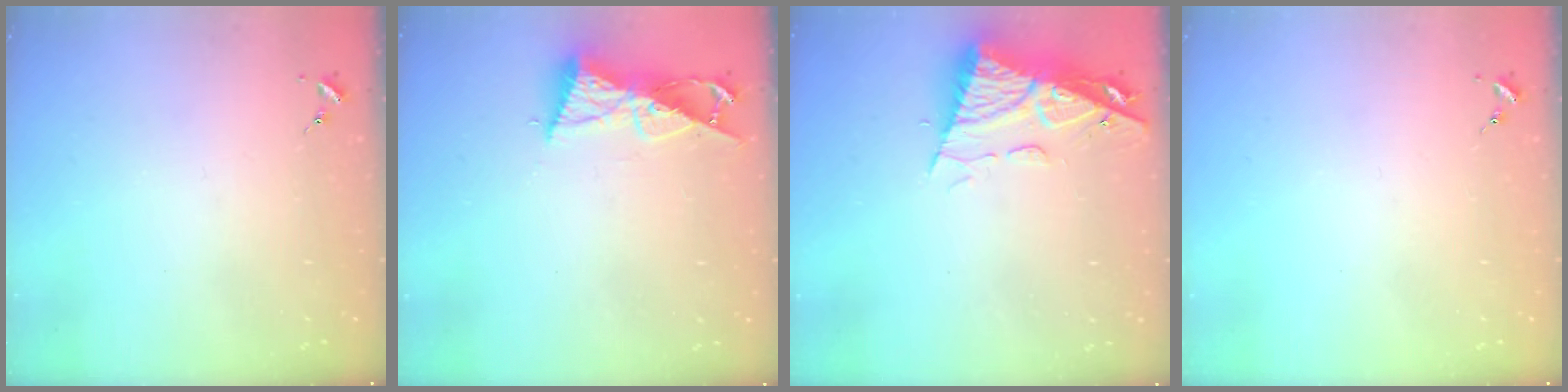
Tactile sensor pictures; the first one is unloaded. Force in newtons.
{"total": 9.5, "press": 9.4, "slide": 0.7}
{"total": 10.3, "press": 10.3, "slide": 1.1}
{"total": 0.0}